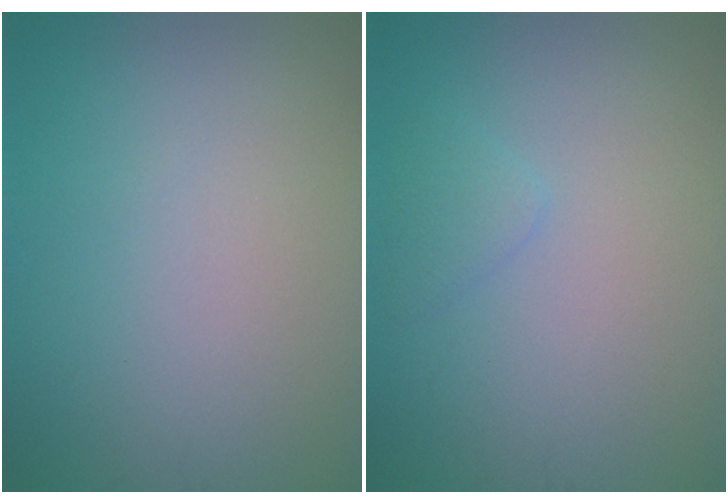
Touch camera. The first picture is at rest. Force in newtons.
{"total": 1.2, "press": 1.1, "slide": 0.1}